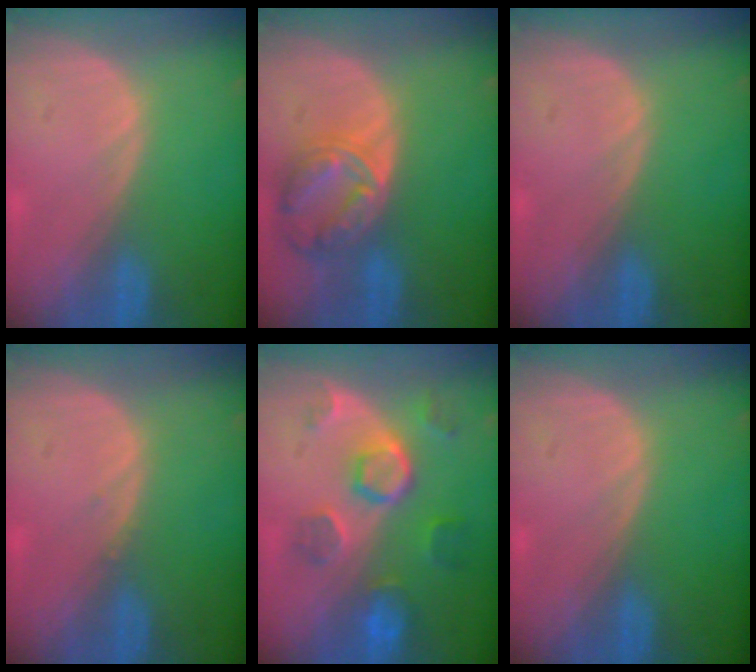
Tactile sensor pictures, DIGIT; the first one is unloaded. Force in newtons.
{"total": 8.3, "press": 7.1, "slide": 4.2}
{"total": 0.0}
{"total": 0.5, "press": 0.5, "slide": 0.2}
{"total": 8.6, "press": 7.7, "slide": 4.0}
{"total": 0.0}